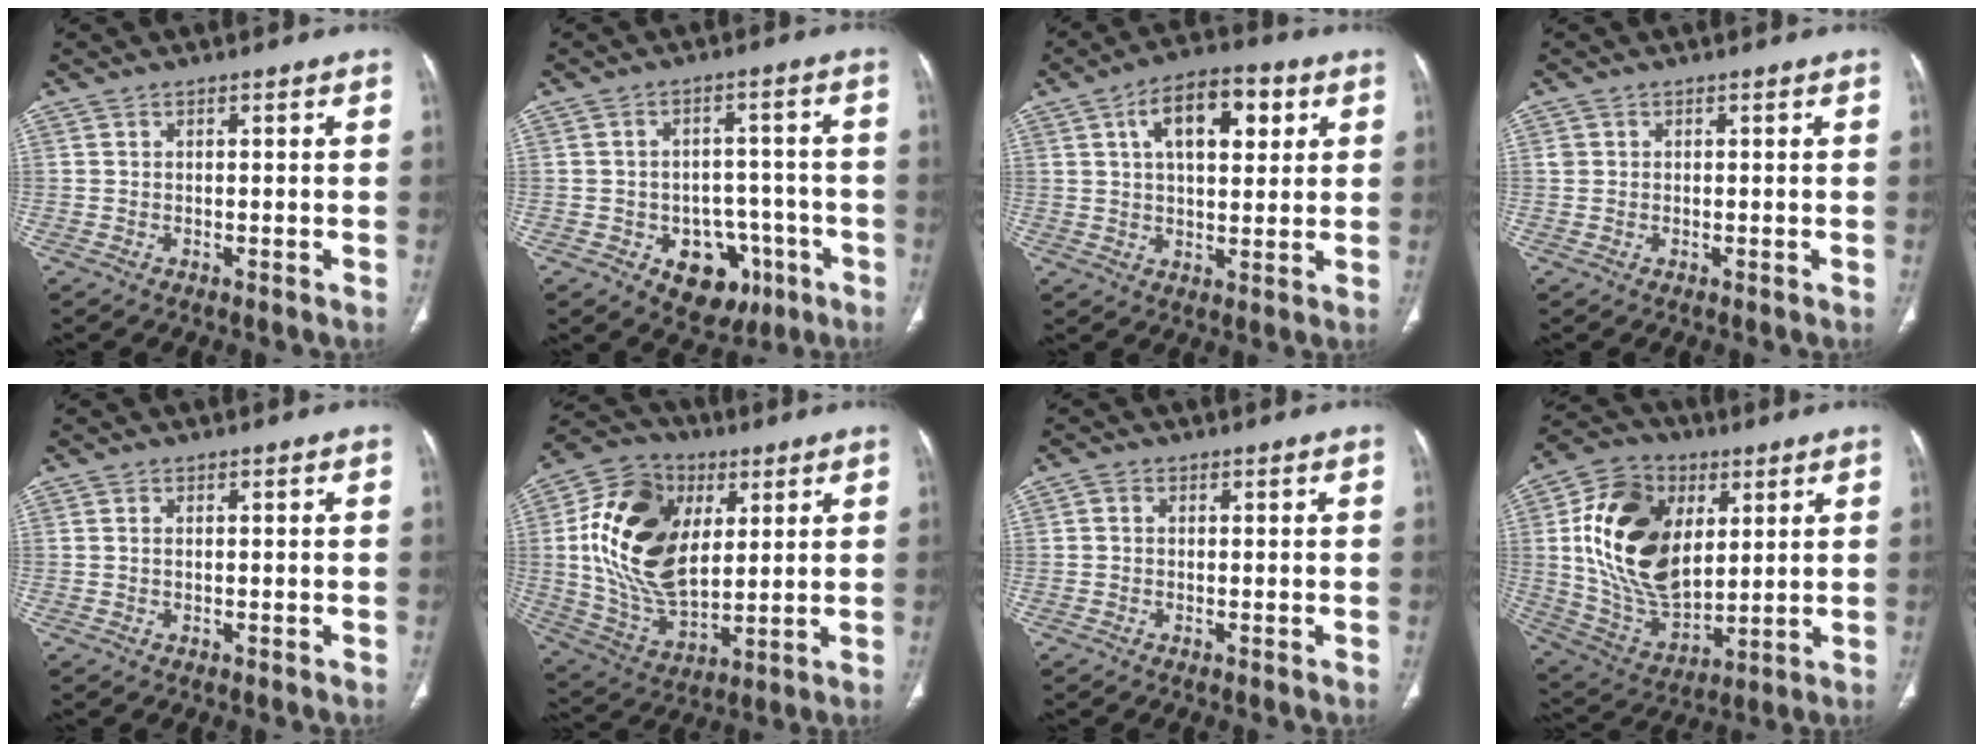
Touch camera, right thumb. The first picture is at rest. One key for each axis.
{"total": 11.0, "fx": -4.7, "fy": 8.0, "fz": 5.9, "tx": -0.039, "ty": 0.036, "tz": -0.052}
{"total": 12.7, "fx": 4.4, "fy": 6.4, "fz": 10.0, "tx": -0.133, "ty": 0.003, "tz": 0.068}
{"total": 1.6, "fx": 0.4, "fy": 1.4, "fz": 0.5, "tx": -0.005, "ty": 0.003, "tz": 0.009}
{"total": 0.6, "fx": 0.2, "fy": 0.3, "fz": 0.5, "tx": -0.014, "ty": 0.005, "tz": 0.005}
{"total": 22.4, "fx": 5.1, "fy": 14.2, "fz": 16.6, "tx": -0.293, "ty": -0.016, "tz": 0.093}
{"total": 1.0, "fx": 0.1, "fy": 0.9, "fz": 0.5, "tx": -0.005, "ty": 0.002, "tz": -0.001}
{"total": 22.2, "fx": 5.2, "fy": 14.3, "fz": 16.2, "tx": -0.276, "ty": -0.020, "tz": 0.102}